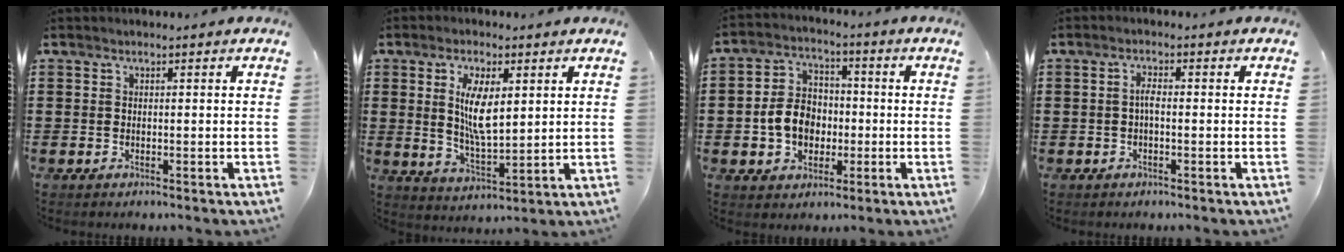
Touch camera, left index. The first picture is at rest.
{"total": 7.5, "force": [2.2, 3.0, 6.5], "torque": [-0.124, 0.004, 0.037]}
{"total": 7.3, "force": [-1.2, 6.0, 4.0], "torque": [-0.090, 0.011, -0.027]}
{"total": 1.9, "force": [-0.4, 0.6, 1.7], "torque": [-0.035, 0.004, -0.008]}